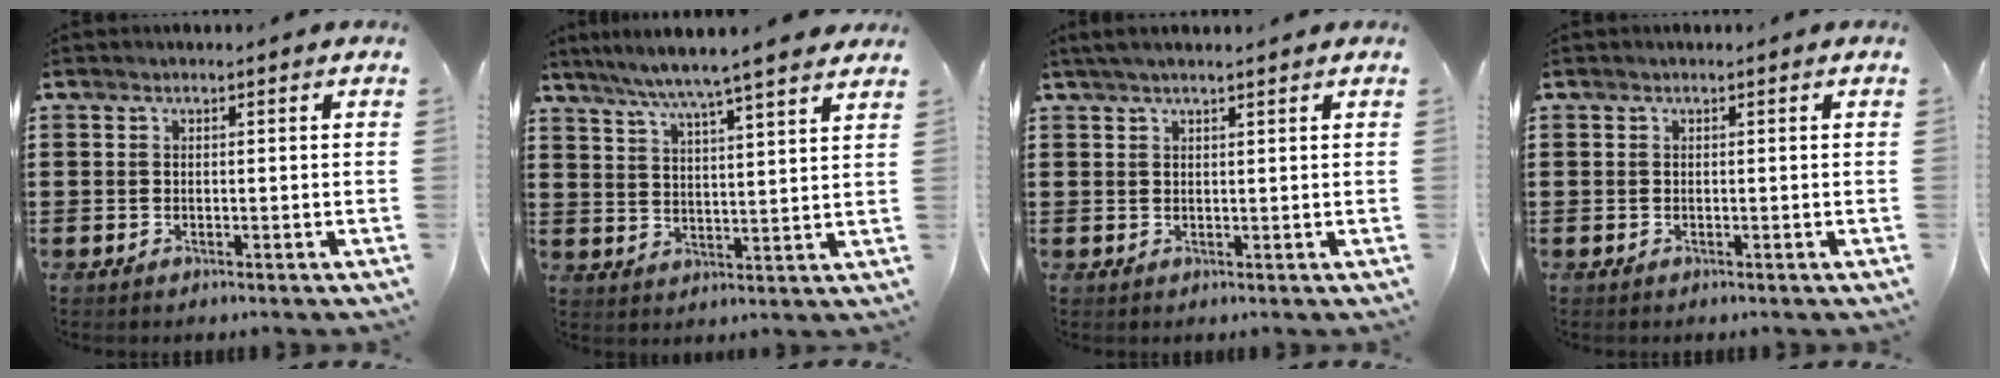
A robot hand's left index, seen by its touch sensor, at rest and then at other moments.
{"total": 6.2, "force": [5.4, -0.9, 2.9], "torque": [-0.076, -0.030, 0.090]}
{"total": 1.9, "force": [1.4, 0.0, 1.2], "torque": [-0.025, 0.001, 0.026]}
{"total": 0.0}